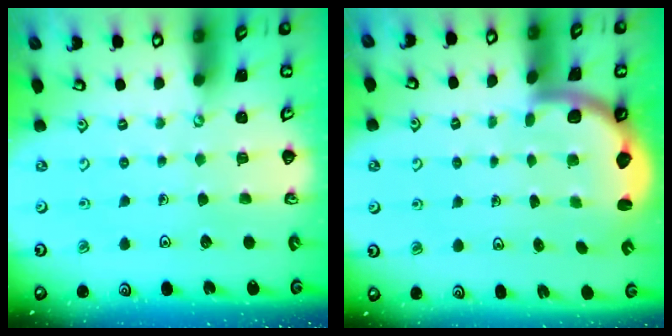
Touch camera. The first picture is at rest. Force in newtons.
{"total": 2.5, "press": 2.2, "slide": 1.2}